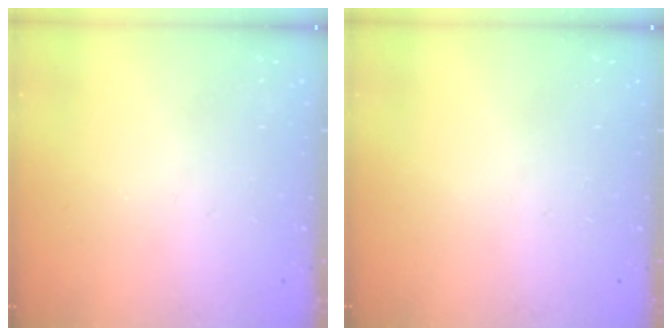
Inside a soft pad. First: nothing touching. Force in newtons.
{"total": 0.0}